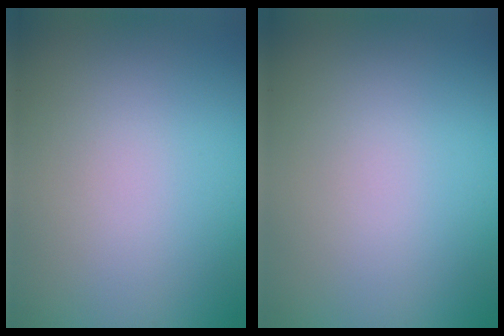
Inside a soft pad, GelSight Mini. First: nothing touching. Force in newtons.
{"total": 0.0}